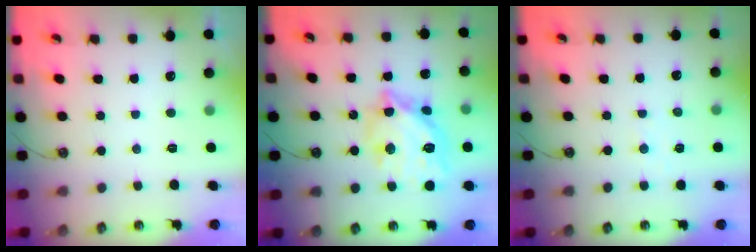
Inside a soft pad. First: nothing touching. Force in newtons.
{"total": 17.7, "press": 17.6, "slide": 1.5}
{"total": 2.9, "press": 2.9, "slide": 0.4}